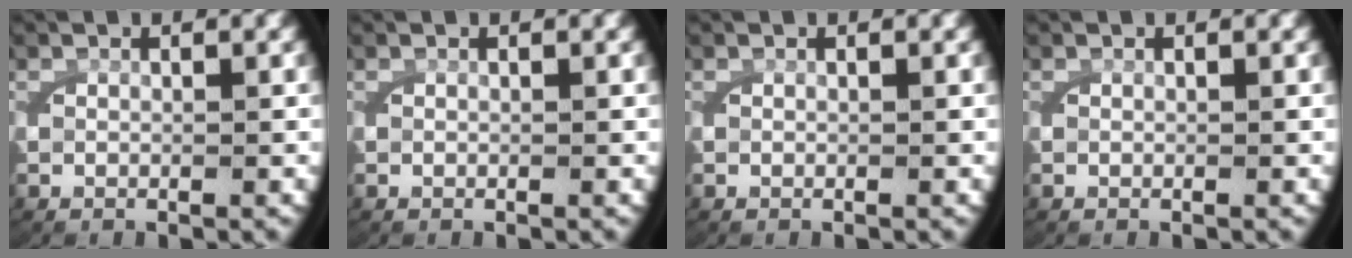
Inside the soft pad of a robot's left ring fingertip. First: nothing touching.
{"total": 0.0}
{"total": 0.0}
{"total": 0.0}